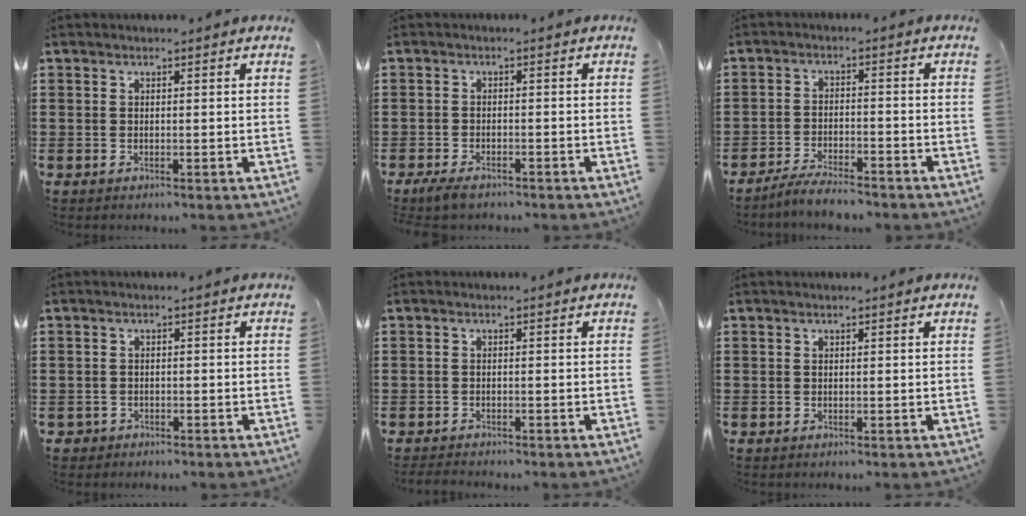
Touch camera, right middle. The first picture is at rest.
{"total": 2.1, "force": [-1.8, 0.6, 0.9], "torque": [-0.032, -0.002, -0.039]}
{"total": 4.3, "force": [-4.0, 0.4, 1.4], "torque": [-0.031, 0.002, -0.082]}
{"total": 1.4, "force": [-1.1, 0.8, -0.1], "torque": [-0.003, 0.003, -0.027]}
{"total": 1.4, "force": [-1.4, 0.3, 0.1], "torque": [-0.005, 0.002, -0.031]}
{"total": 0.0}